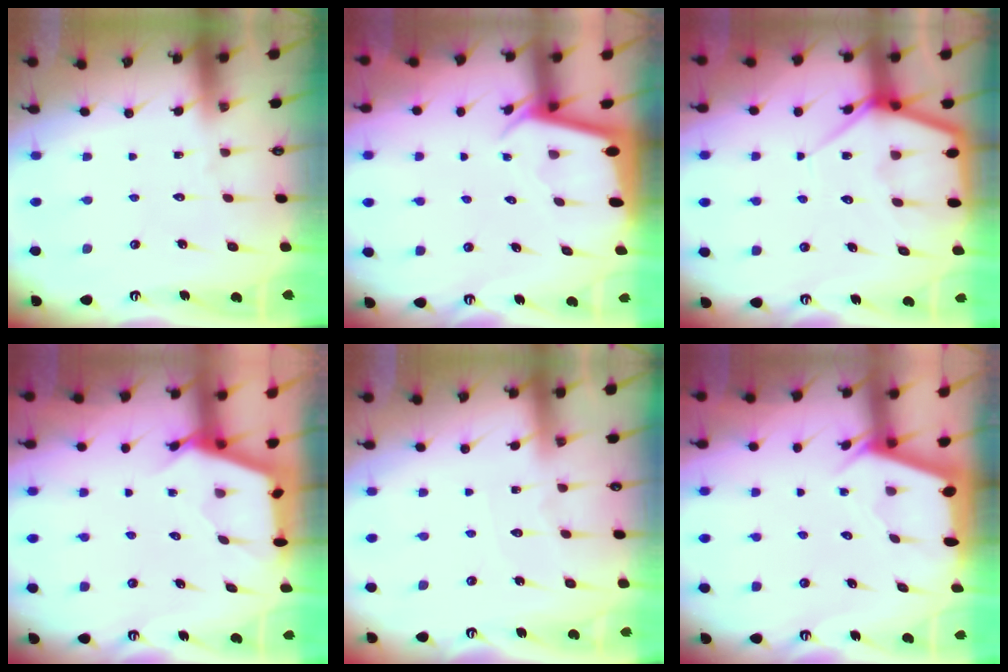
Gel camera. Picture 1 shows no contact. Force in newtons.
{"total": 2.2, "press": 2.2, "slide": 0.2}
{"total": 9.0, "press": 9.0, "slide": 0.7}
{"total": 2.6, "press": 2.5, "slide": 0.3}
{"total": 4.8, "press": 4.8, "slide": 0.1}
{"total": 2.5, "press": 2.4, "slide": 0.3}